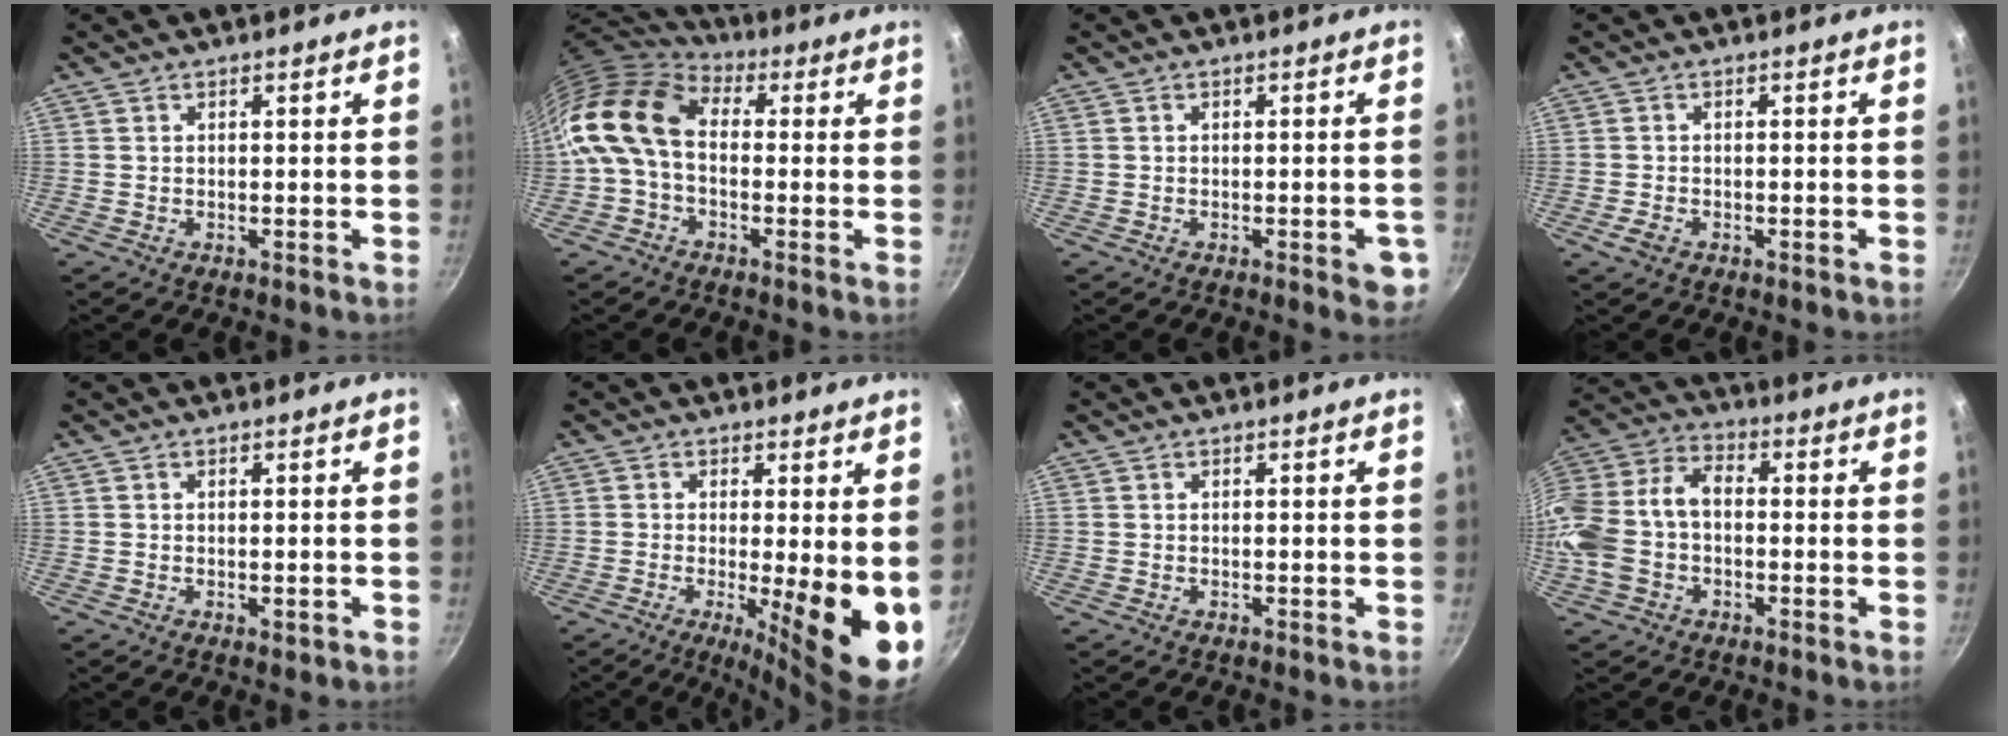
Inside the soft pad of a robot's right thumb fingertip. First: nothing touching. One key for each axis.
{"total": 14.3, "fx": 0.1, "fy": 9.7, "fz": 10.5, "tx": -0.197, "ty": 0.028, "tz": -0.019}
{"total": 4.4, "fx": -1.8, "fy": 1.5, "fz": 3.8, "tx": -0.034, "ty": 0.004, "tz": -0.022}
{"total": 2.3, "fx": -1.3, "fy": 1.3, "fz": 1.3, "tx": -0.028, "ty": 0.008, "tz": -0.024}
{"total": 1.3, "fx": -0.4, "fy": 0.5, "fz": 1.1, "tx": -0.015, "ty": -0.001, "tz": -0.005}
{"total": 13.3, "fx": -1.6, "fy": 3.2, "fz": 12.8, "tx": -0.159, "ty": -0.026, "tz": -0.017}
{"total": 0.0}
{"total": 15.7, "fx": -2.6, "fy": 10.8, "fz": 11.0, "tx": -0.223, "ty": 0.048, "tz": -0.064}